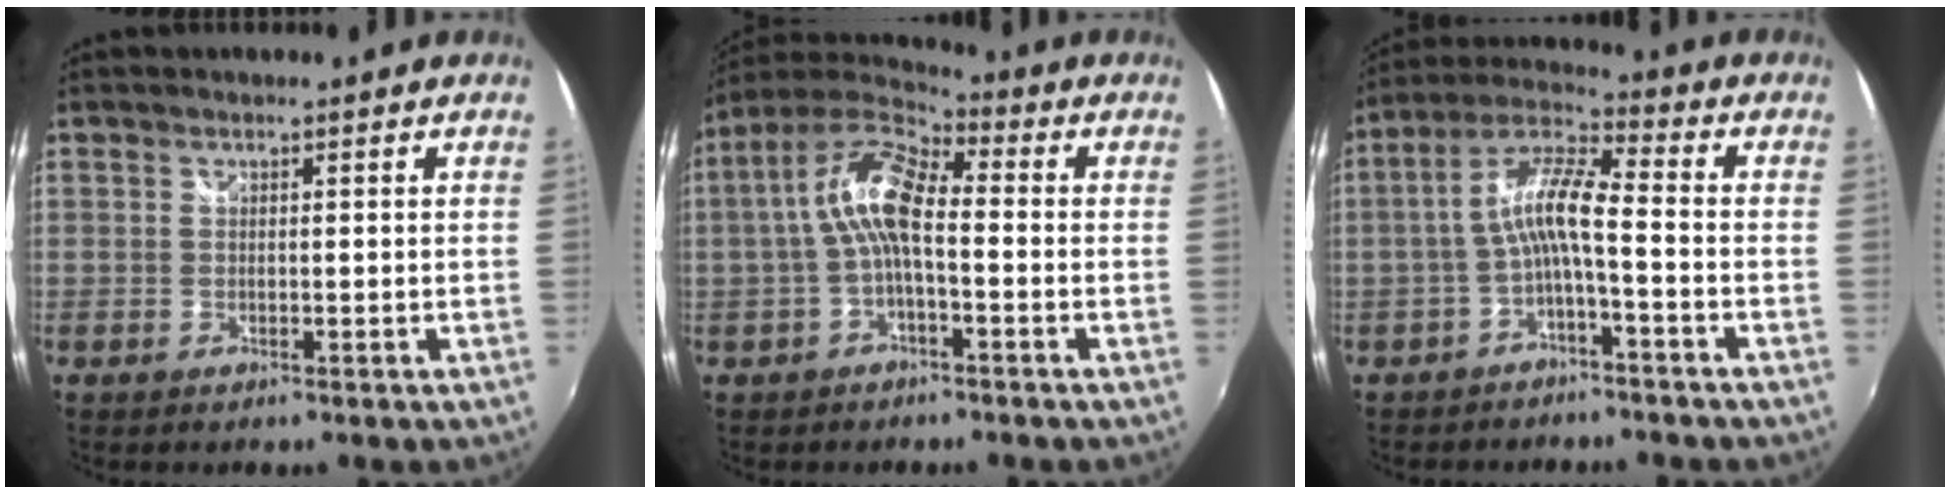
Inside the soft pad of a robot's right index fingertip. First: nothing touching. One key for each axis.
{"total": 10.1, "fx": -0.7, "fy": 3.6, "fz": 9.4, "tx": -0.197, "ty": 0.023, "tz": -0.017}
{"total": 8.0, "fx": -2.5, "fy": 1.2, "fz": 7.5, "tx": -0.174, "ty": 0.019, "tz": -0.046}